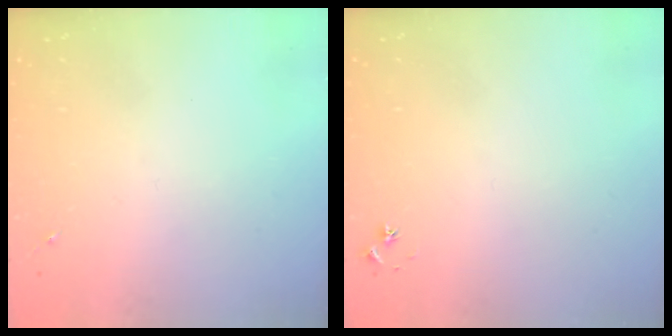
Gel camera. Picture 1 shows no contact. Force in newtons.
{"total": 3.3, "press": 3.3, "slide": 0.3}